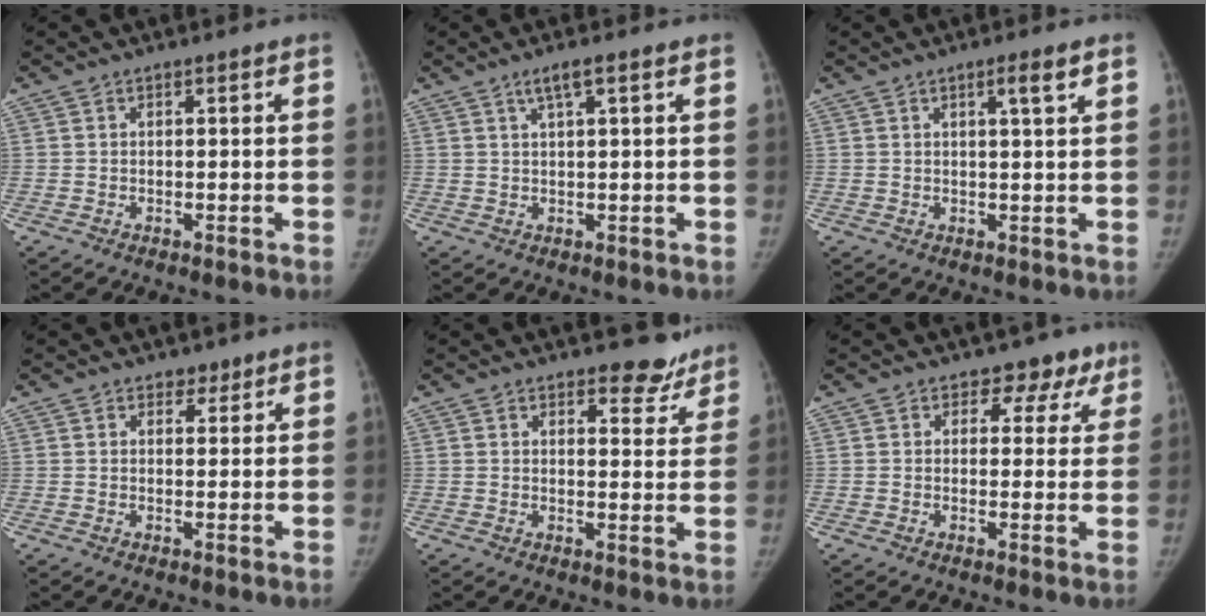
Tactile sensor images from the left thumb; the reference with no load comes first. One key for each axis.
{"total": 2.8, "fx": 1.5, "fy": 0.1, "fz": 2.3, "tx": -0.049, "ty": 0.001, "tz": 0.032}
{"total": 2.9, "fx": 1.5, "fy": 0.0, "fz": 2.5, "tx": -0.041, "ty": -0.008, "tz": 0.025}
{"total": 1.8, "fx": 1.3, "fy": 1.2, "fz": 0.3, "tx": 0.012, "ty": -0.007, "tz": 0.015}
{"total": 5.8, "fx": 4.9, "fy": 2.8, "fz": 1.4, "tx": 0.020, "ty": -0.034, "tz": 0.057}
{"total": 5.5, "fx": 3.5, "fy": 4.2, "fz": 1.0, "tx": 0.028, "ty": -0.013, "tz": 0.029}